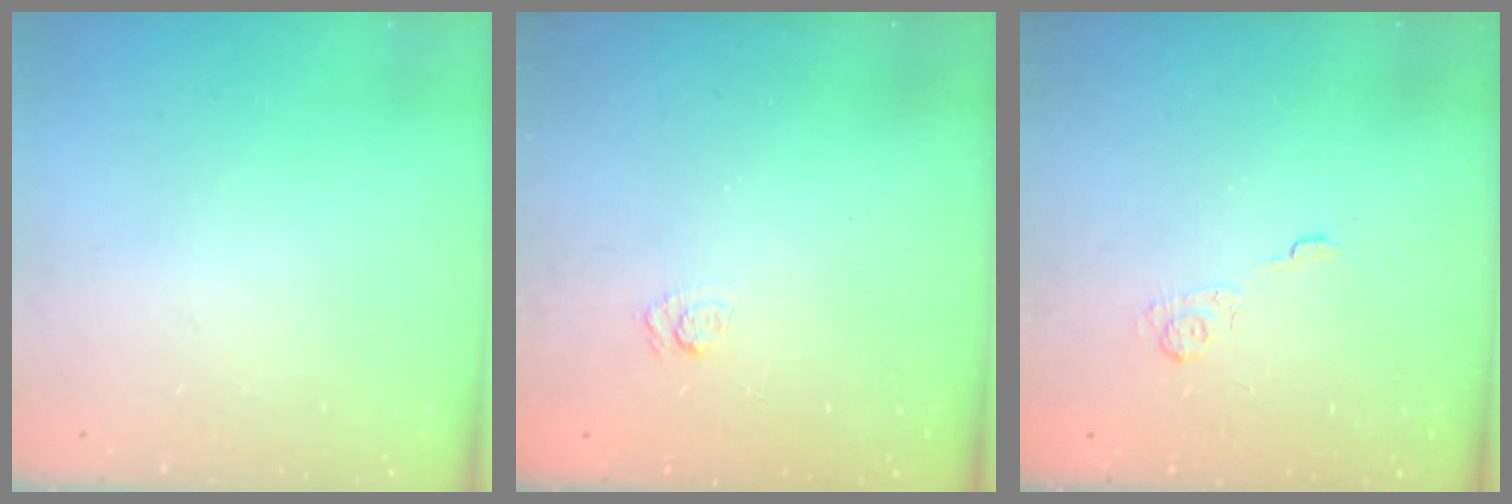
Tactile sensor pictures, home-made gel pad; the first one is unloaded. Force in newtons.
{"total": 2.5, "press": 2.1, "slide": 1.3}
{"total": 2.2, "press": 1.8, "slide": 1.3}